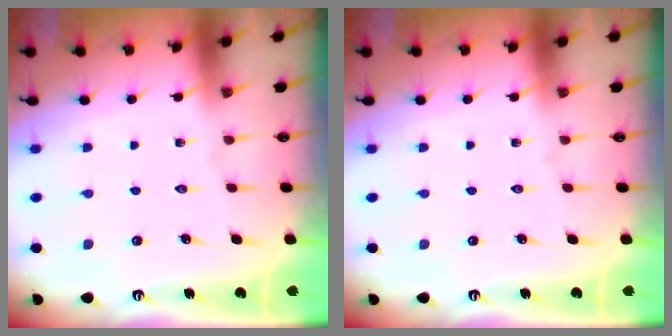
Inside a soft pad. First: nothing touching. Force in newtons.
{"total": 0.0}